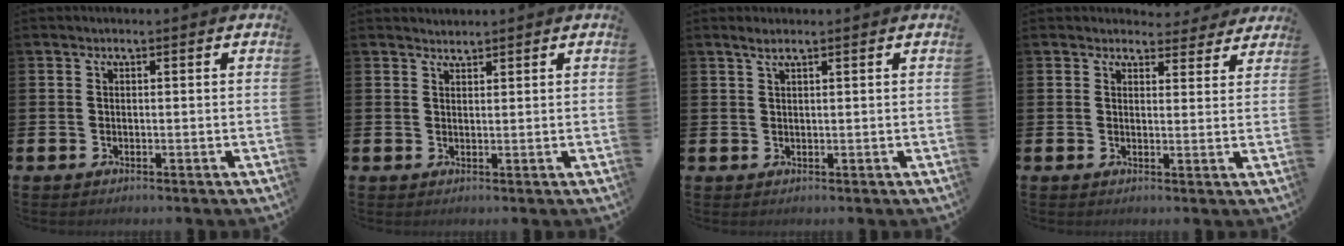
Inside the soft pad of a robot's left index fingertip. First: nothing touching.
{"total": 1.5, "force": [1.4, 0.3, -0.1], "torque": [0.008, -0.004, 0.025]}
{"total": 1.2, "force": [0.9, 0.0, 0.9], "torque": [-0.025, 0.005, 0.017]}
{"total": 3.3, "force": [3.1, 1.2, 0.1], "torque": [0.007, -0.020, 0.051]}